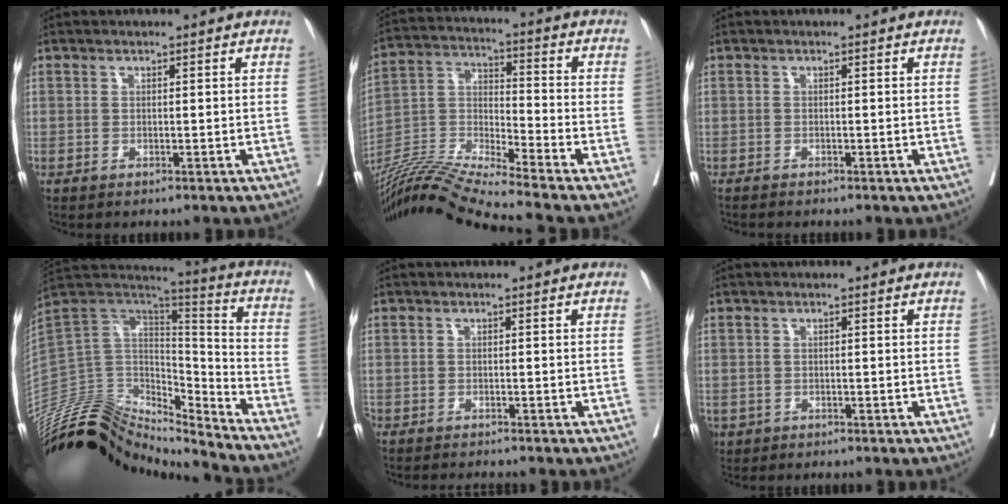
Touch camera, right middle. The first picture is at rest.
{"total": 13.6, "force": [-12.6, -2.4, 4.4], "torque": [-0.082, 0.005, -0.243]}
{"total": 0.7, "force": [-0.7, 0.0, 0.1], "torque": [-0.005, -0.002, -0.013]}
{"total": 22.8, "force": [-20.8, 6.2, 7.1], "torque": [-0.160, 0.062, -0.352]}
{"total": 3.3, "force": [-3.1, 0.2, 1.2], "torque": [-0.014, -0.007, -0.045]}
{"total": 1.7, "force": [-0.9, 1.4, 0.3], "torque": [-0.006, 0.001, -0.012]}